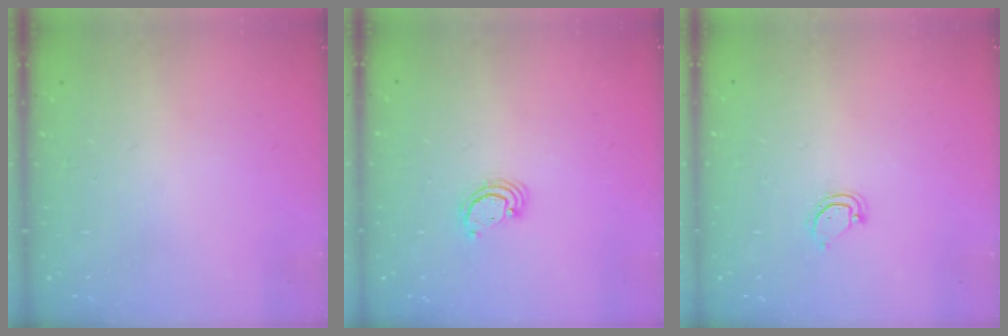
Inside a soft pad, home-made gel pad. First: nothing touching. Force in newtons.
{"total": 2.6, "press": 2.5, "slide": 0.3}
{"total": 3.1, "press": 3.1, "slide": 0.4}